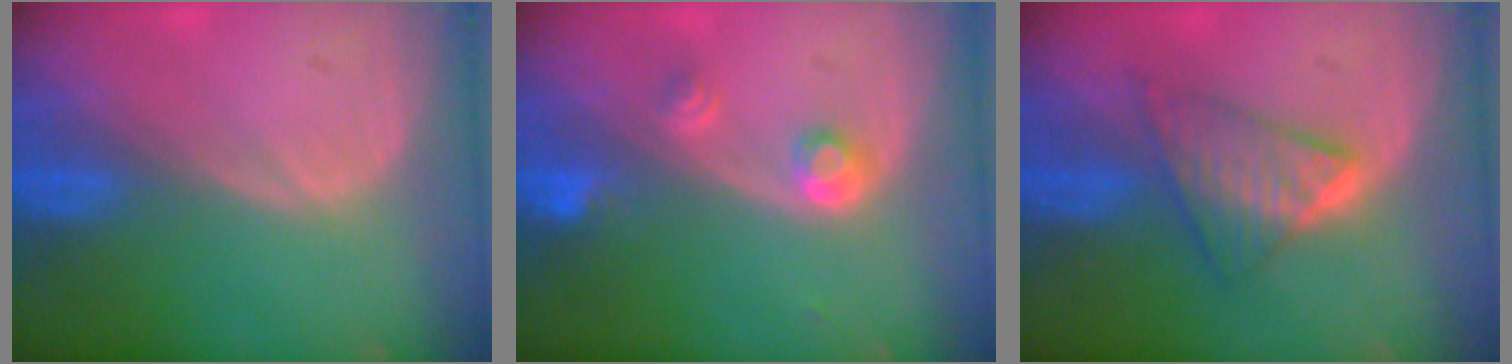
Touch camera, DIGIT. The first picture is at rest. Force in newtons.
{"total": 2.9, "press": 2.9, "slide": 0.5}
{"total": 5.9, "press": 5.9, "slide": 0.7}